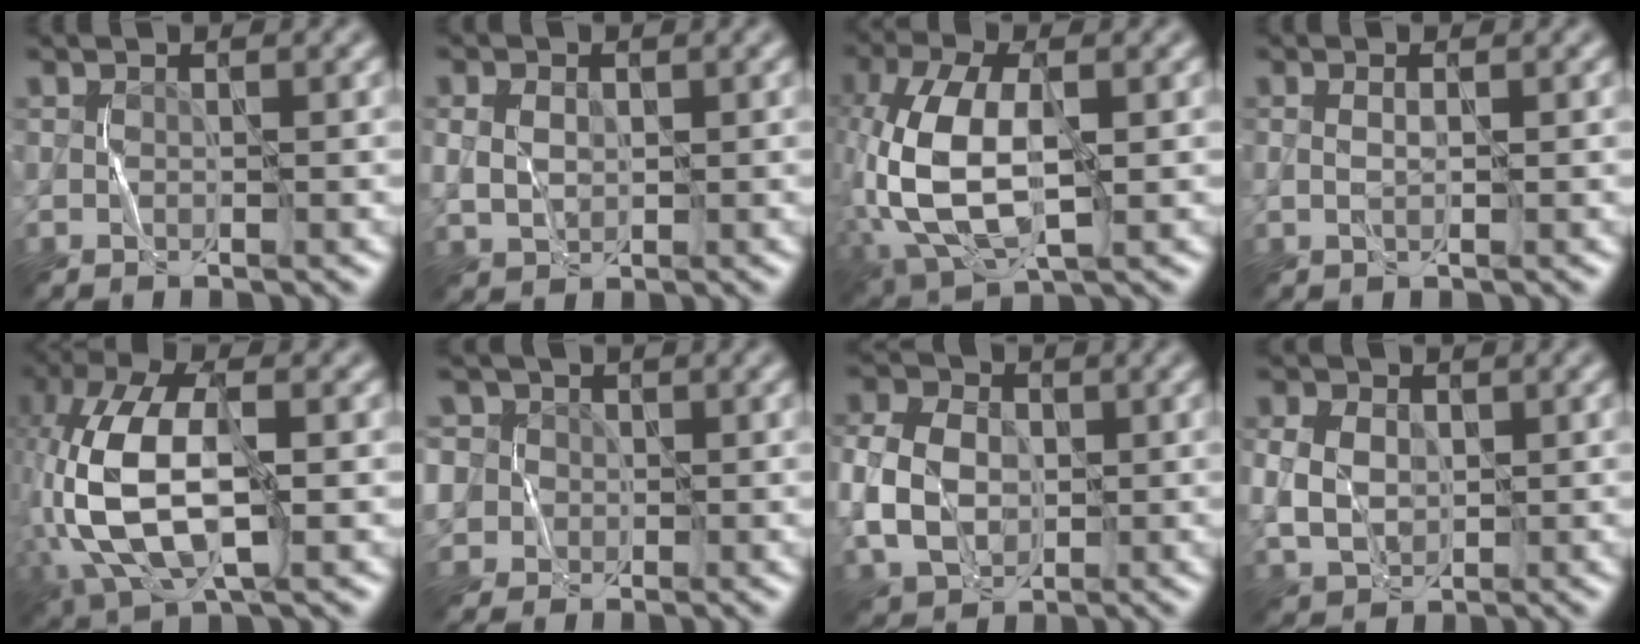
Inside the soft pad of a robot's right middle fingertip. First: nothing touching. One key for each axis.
{"total": 2.1, "fx": 0.3, "fy": 1.7, "fz": 1.3, "tx": -0.028, "ty": -0.001, "tz": 0.010}
{"total": 9.7, "fx": -0.9, "fy": 4.9, "fz": 8.4, "tx": -0.195, "ty": 0.000, "tz": -0.018}
{"total": 0.7, "fx": 0.0, "fy": 0.1, "fz": 0.7, "tx": -0.018, "ty": -0.001, "tz": 0.002}
{"total": 11.7, "fx": -1.1, "fy": 5.7, "fz": 10.1, "tx": -0.230, "ty": 0.010, "tz": -0.028}
{"total": 8.5, "fx": 2.9, "fy": 7.4, "fz": 3.0, "tx": -0.087, "ty": 0.036, "tz": 0.027}
{"total": 6.7, "fx": -0.5, "fy": 5.2, "fz": 4.2, "tx": -0.097, "ty": 0.002, "tz": -0.014}
{"total": 4.1, "fx": 0.3, "fy": 3.3, "fz": 2.5, "tx": -0.052, "ty": 0.005, "tz": 0.001}